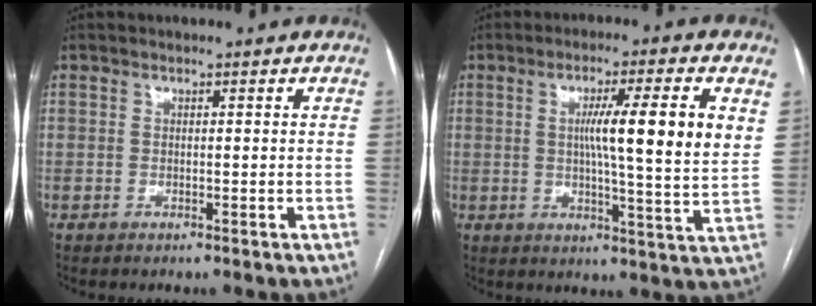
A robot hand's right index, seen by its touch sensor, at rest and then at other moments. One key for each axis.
{"total": 12.0, "fx": 3.0, "fy": -0.3, "fz": 11.6, "tx": -0.176, "ty": 0.001, "tz": 0.040}